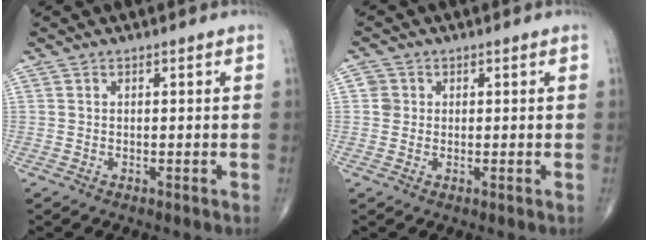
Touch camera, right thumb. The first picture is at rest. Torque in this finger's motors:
{"motor_torque": [-0.05, 0.27, 0.25, 0.23, -0.02]}